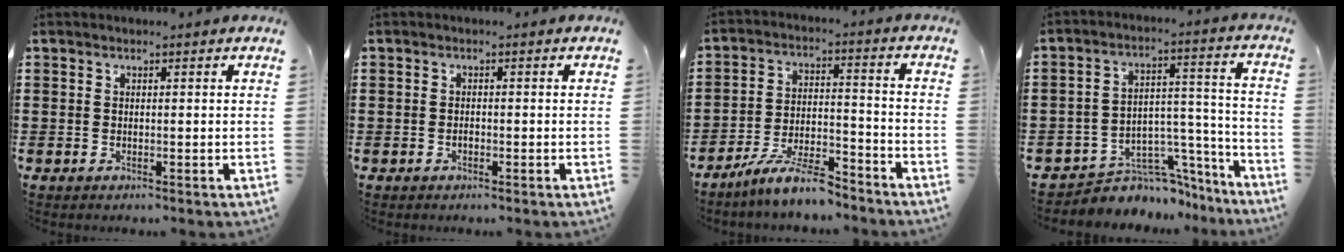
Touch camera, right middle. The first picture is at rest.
{"total": 0.9, "force": [-0.5, 0.5, 0.5], "torque": [-0.011, -0.003, -0.010]}
{"total": 9.0, "force": [-7.6, 1.2, 4.6], "torque": [-0.090, 0.010, -0.146]}
{"total": 7.3, "force": [-6.4, 3.2, 1.5], "torque": [-0.023, 0.021, -0.118]}